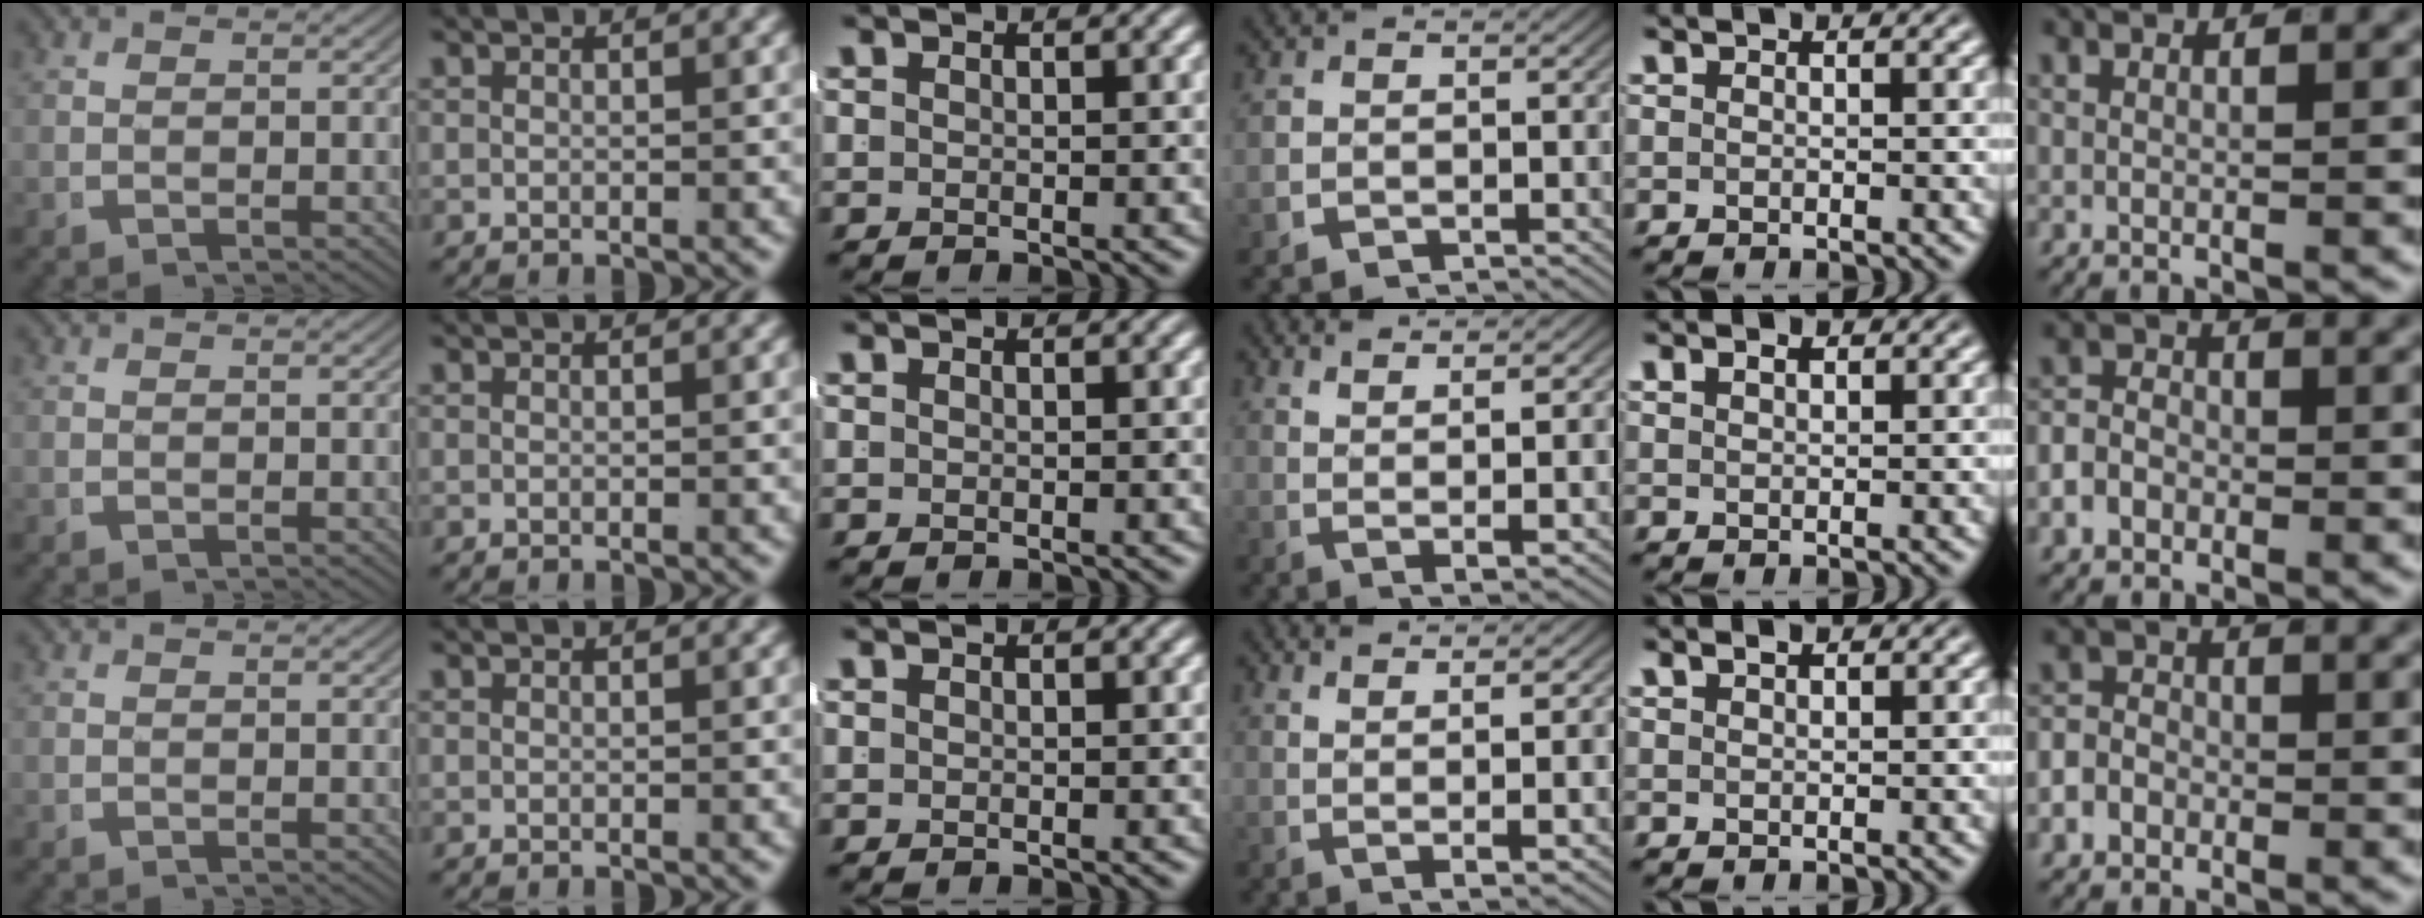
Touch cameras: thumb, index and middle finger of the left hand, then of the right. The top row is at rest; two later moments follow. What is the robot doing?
{"motion": "lift_and_place", "object": "coat"}